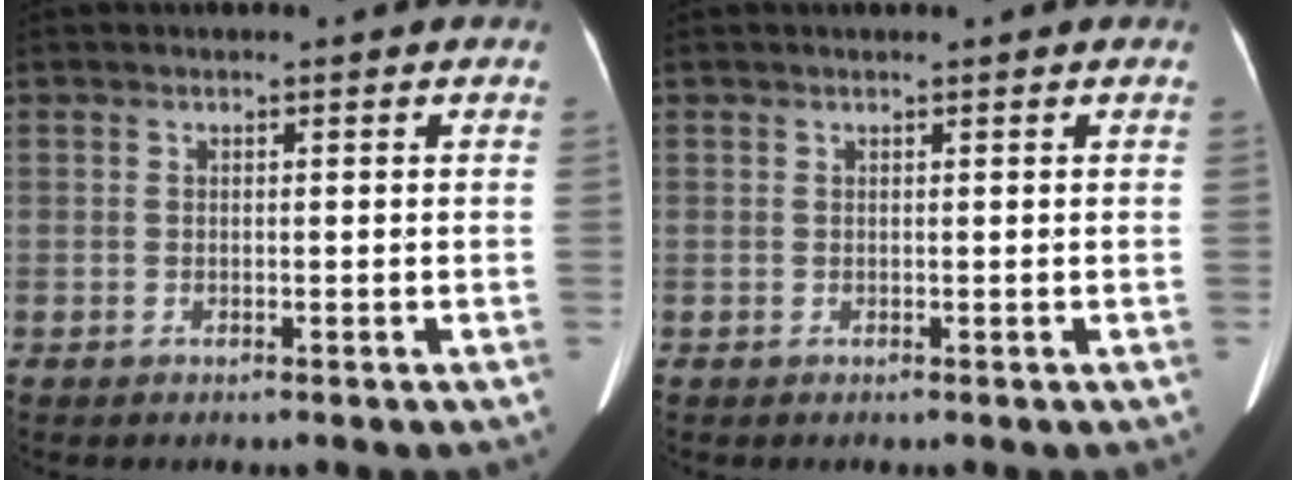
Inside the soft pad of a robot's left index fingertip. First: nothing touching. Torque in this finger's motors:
{"motor_torque": [-0.12, -0.02, 0.03, 0.02]}